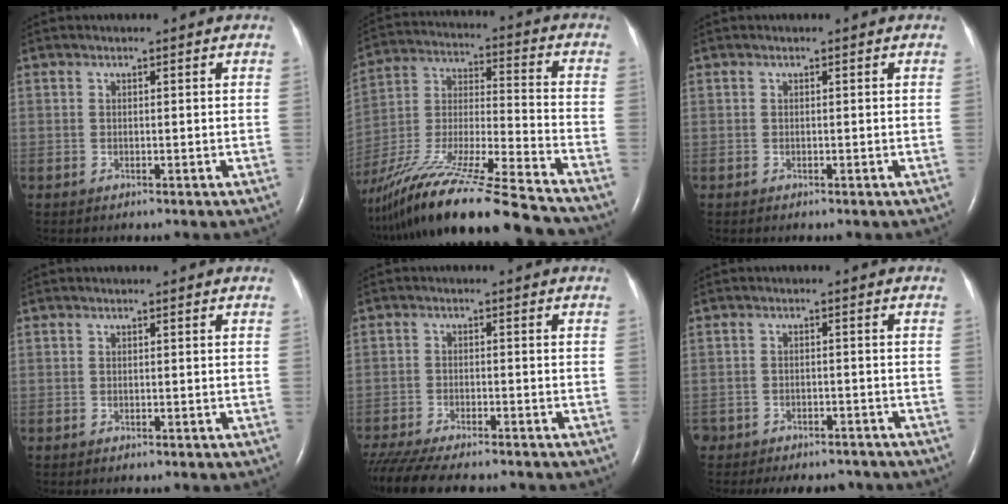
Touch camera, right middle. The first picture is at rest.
{"total": 29.0, "force": [-24.3, 0.7, 15.9], "torque": [-0.291, -0.063, -0.411]}
{"total": 0.0}
{"total": 0.0}
{"total": 13.2, "force": [-11.4, 2.4, 6.2], "torque": [-0.112, -0.022, -0.174]}
{"total": 10.2, "force": [-8.8, 4.4, 2.8], "torque": [-0.054, -0.002, -0.108]}